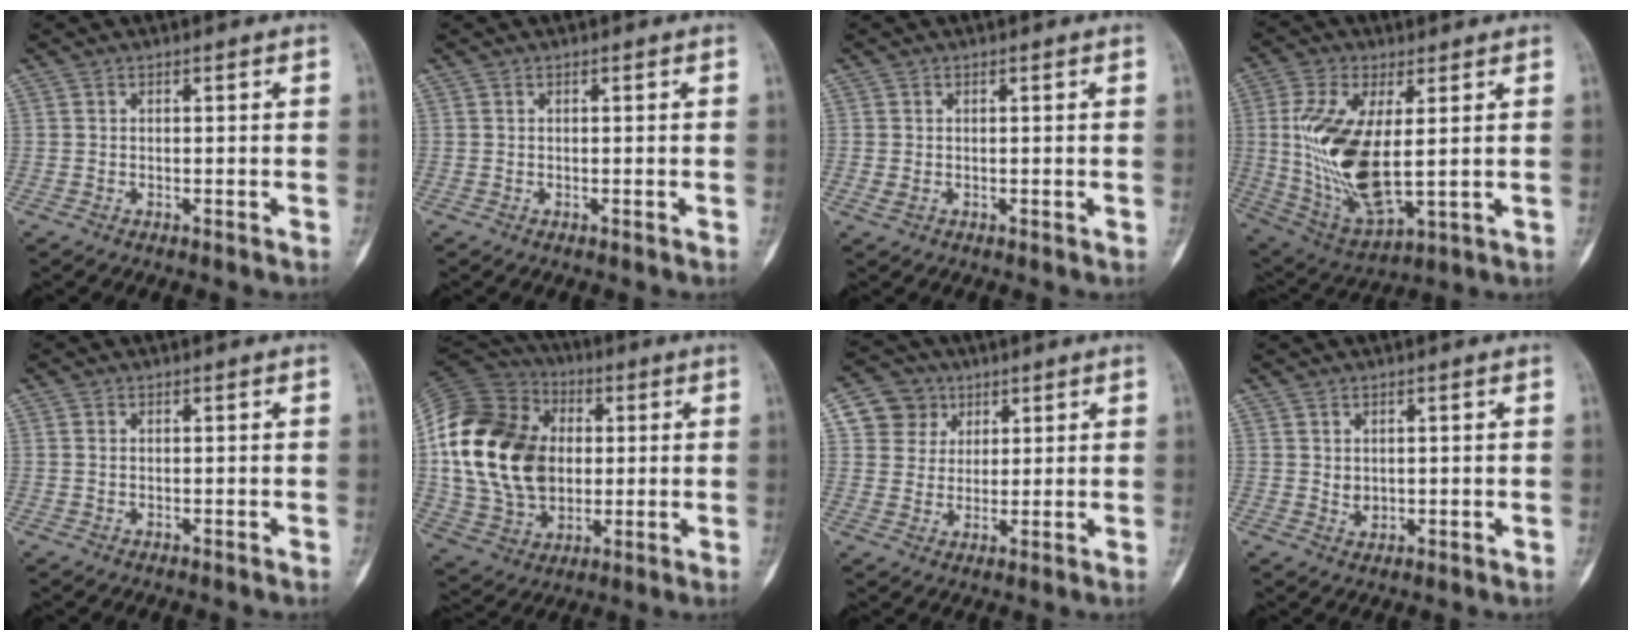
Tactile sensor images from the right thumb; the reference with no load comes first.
{"total": 0.0}
{"total": 1.0, "force": [-0.2, 0.8, 0.5], "torque": [-0.011, 0.000, 0.000]}
{"total": 17.4, "force": [1.3, 7.8, 15.5], "torque": [-0.317, -0.016, 0.041]}
{"total": 0.9, "force": [0.2, 0.6, 0.6], "torque": [-0.017, 0.002, 0.008]}
{"total": 26.4, "force": [2.4, 19.1, 18.0], "torque": [-0.354, 0.010, 0.053]}
{"total": 7.5, "force": [3.1, 6.6, 1.4], "torque": [0.010, -0.008, 0.054]}
{"total": 1.8, "force": [0.5, 1.5, 0.9], "torque": [-0.009, -0.006, 0.016]}